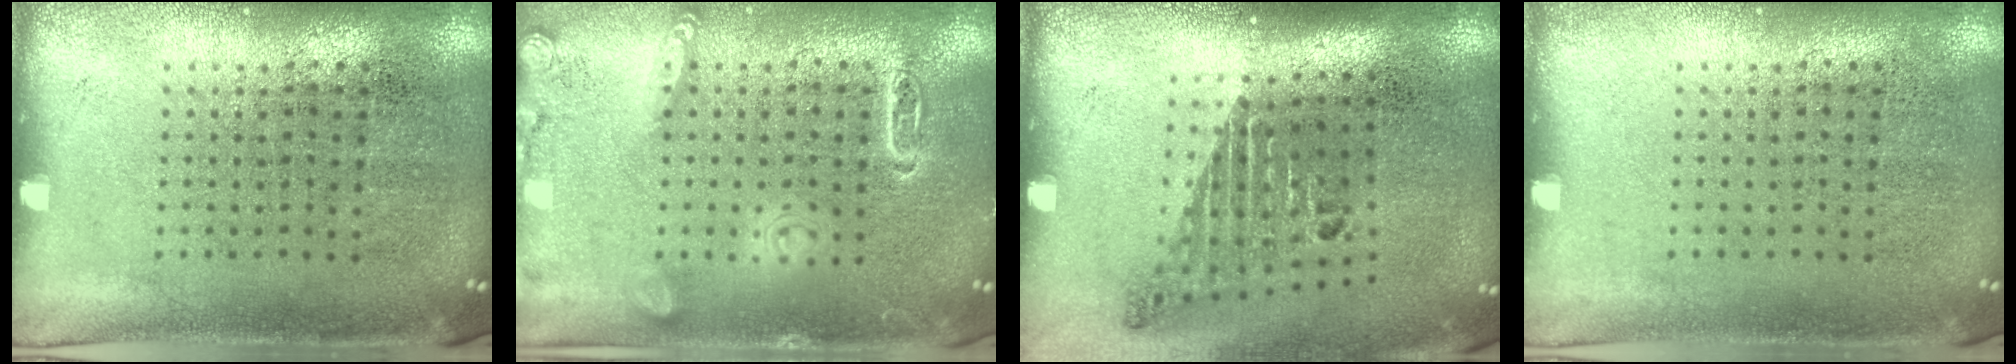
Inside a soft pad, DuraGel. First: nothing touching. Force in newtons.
{"total": 2.7, "press": 2.7, "slide": 0.3}
{"total": 1.8, "press": 1.2, "slide": 1.3}
{"total": 0.0}